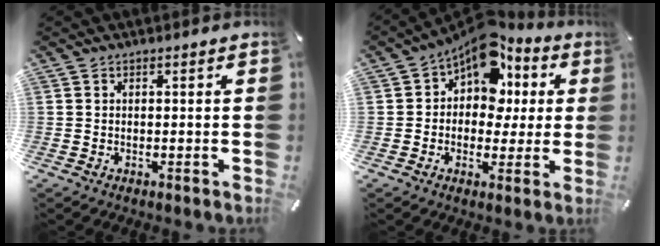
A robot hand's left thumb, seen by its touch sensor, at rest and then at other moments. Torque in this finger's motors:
{"motor_torque": [2.22, 2.78, 0.29, -0.31, 0.35]}